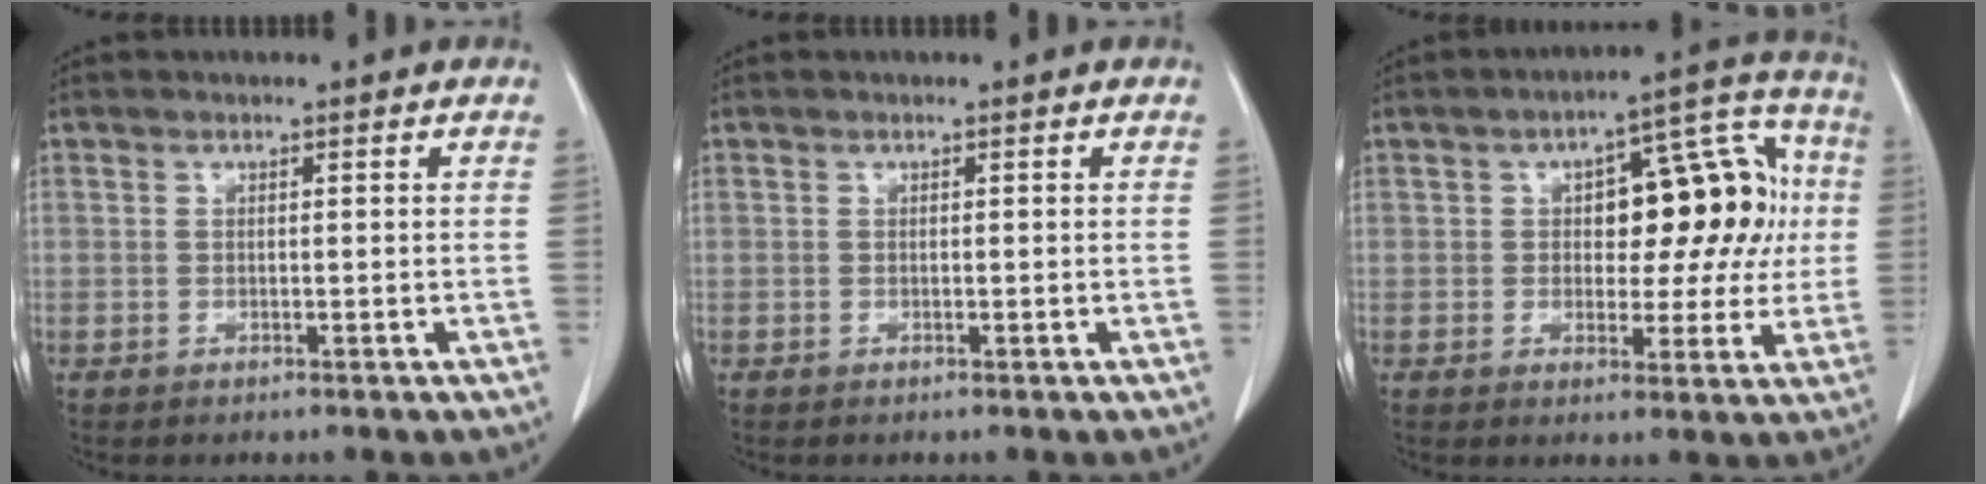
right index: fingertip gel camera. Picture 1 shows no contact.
{"total": 0.0}
{"total": 13.7, "force": [1.6, 6.7, 11.8], "torque": [-0.137, 0.050, 0.026]}